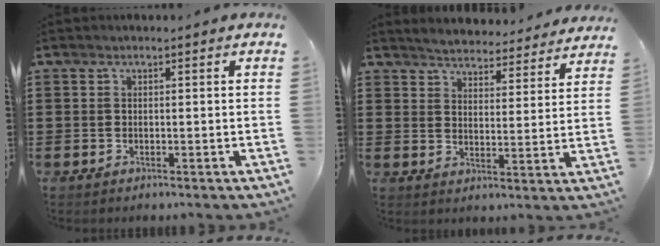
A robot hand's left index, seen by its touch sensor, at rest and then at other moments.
{"total": 4.1, "force": [4.1, -0.1, 0.0], "torque": [-0.022, -0.028, 0.070]}